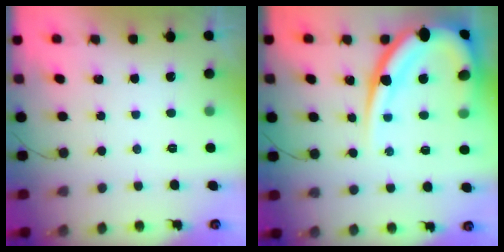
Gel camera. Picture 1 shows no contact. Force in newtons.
{"total": 20.0, "press": 19.9, "slide": 1.9}